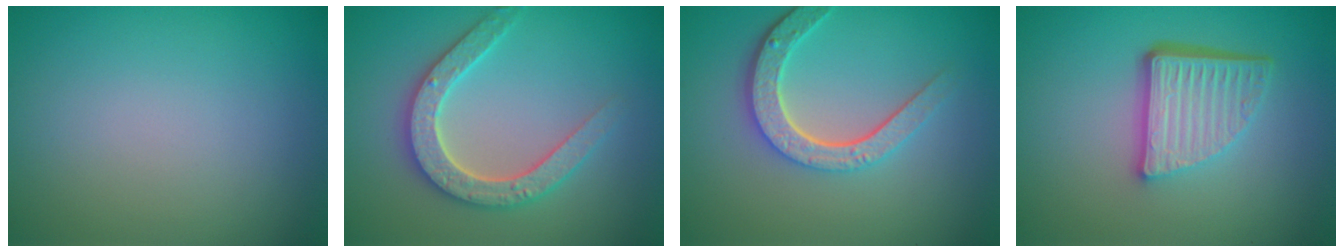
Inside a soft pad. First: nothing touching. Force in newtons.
{"total": 4.6, "press": 4.6, "slide": 0.8}
{"total": 4.6, "press": 3.5, "slide": 2.9}
{"total": 5.7, "press": 3.8, "slide": 4.2}